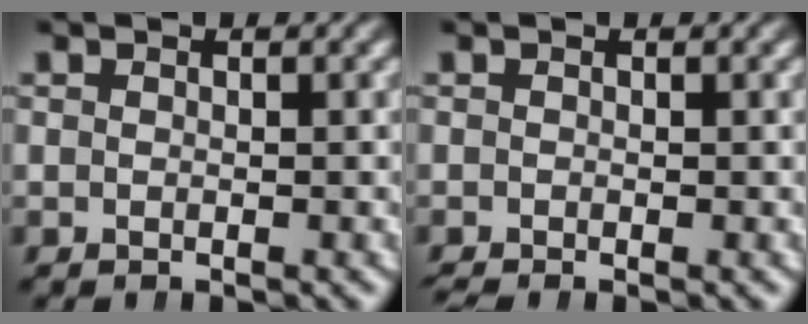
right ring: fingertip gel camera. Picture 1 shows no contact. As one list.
[{"total": 0.9, "force": [-0.8, 0.4, 0.1], "torque": [-0.006, -0.012, -0.008]}]